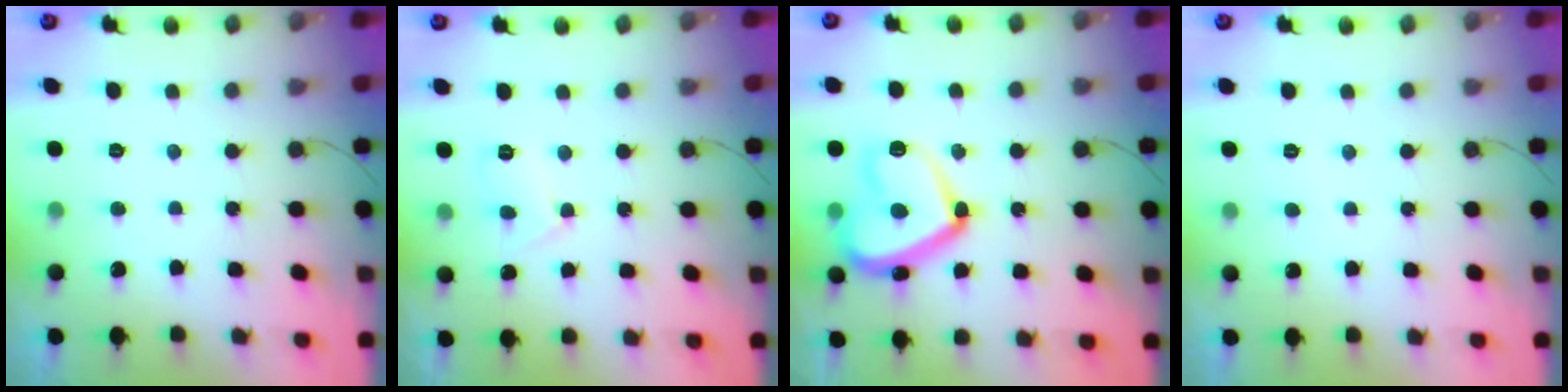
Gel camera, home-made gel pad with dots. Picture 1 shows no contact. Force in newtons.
{"total": 4.9, "press": 4.9, "slide": 0.2}
{"total": 18.6, "press": 18.5, "slide": 1.4}
{"total": 2.7, "press": 2.7, "slide": 0.2}